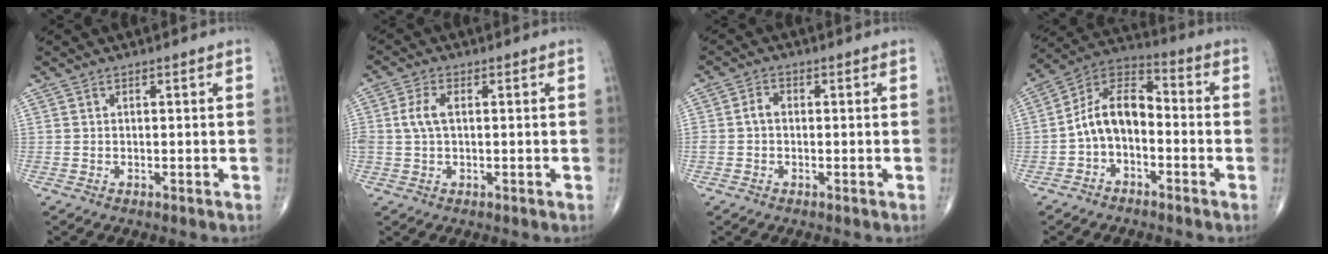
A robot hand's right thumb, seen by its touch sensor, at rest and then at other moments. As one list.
[{"total": 4.0, "force": [0.4, 2.2, 3.4], "torque": [-0.081, 0.006, 0.006]}, {"total": 2.1, "force": [-0.2, 1.5, 1.4], "torque": [-0.022, 0.007, -0.009]}, {"total": 10.4, "force": [-2.3, 6.5, 7.9], "torque": [-0.125, 0.049, -0.058]}]